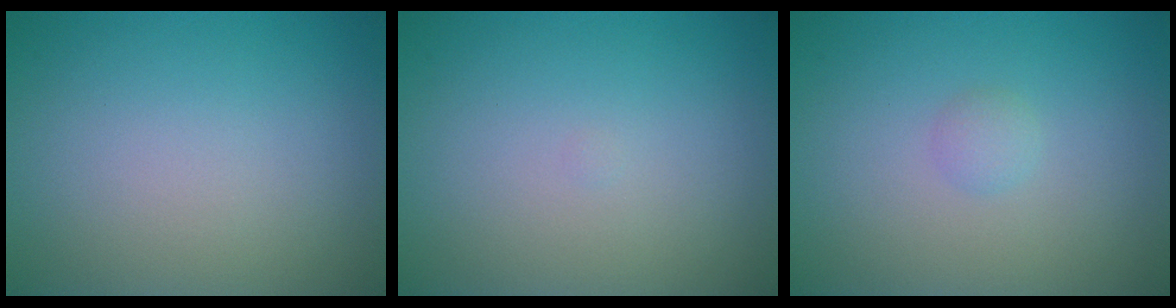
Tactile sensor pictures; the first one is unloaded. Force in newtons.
{"total": 0.0}
{"total": 0.8, "press": 0.8, "slide": 0.1}